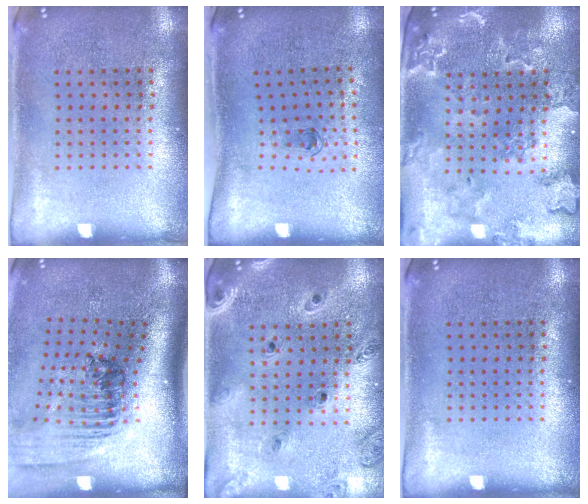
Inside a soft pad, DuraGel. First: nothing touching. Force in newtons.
{"total": 0.6, "press": 0.3, "slide": 0.6}
{"total": 1.8, "press": 1.8, "slide": 0.2}
{"total": 2.2, "press": 1.6, "slide": 1.6}
{"total": 1.3, "press": 1.3, "slide": 0.2}
{"total": 0.0}